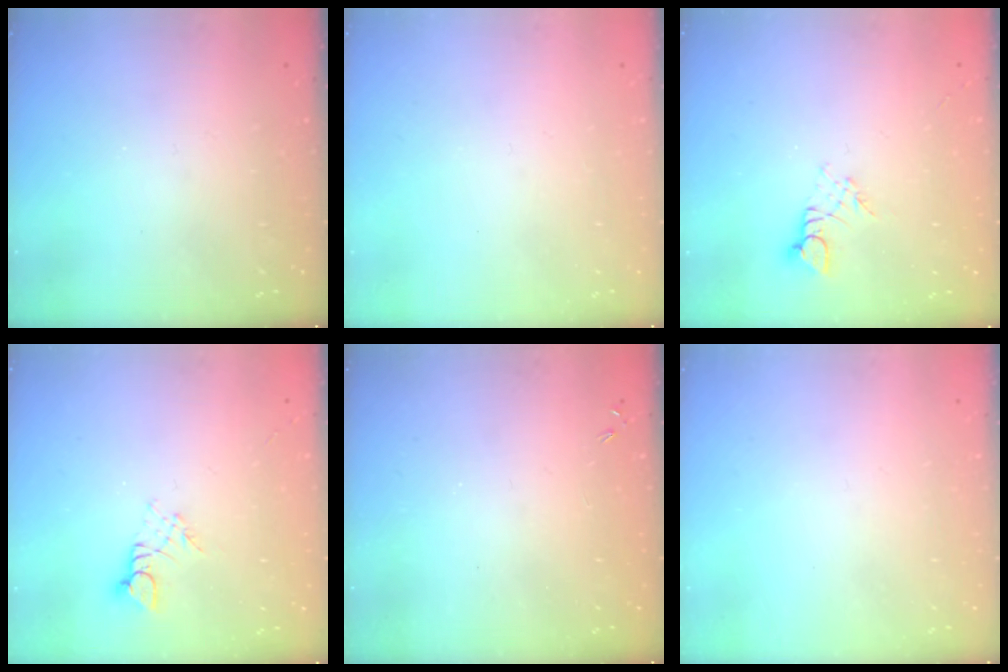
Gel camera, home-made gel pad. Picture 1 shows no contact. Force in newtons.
{"total": 0.0}
{"total": 2.3, "press": 2.3, "slide": 0.2}
{"total": 2.3, "press": 2.3, "slide": 0.2}
{"total": 0.0}
{"total": 0.0}